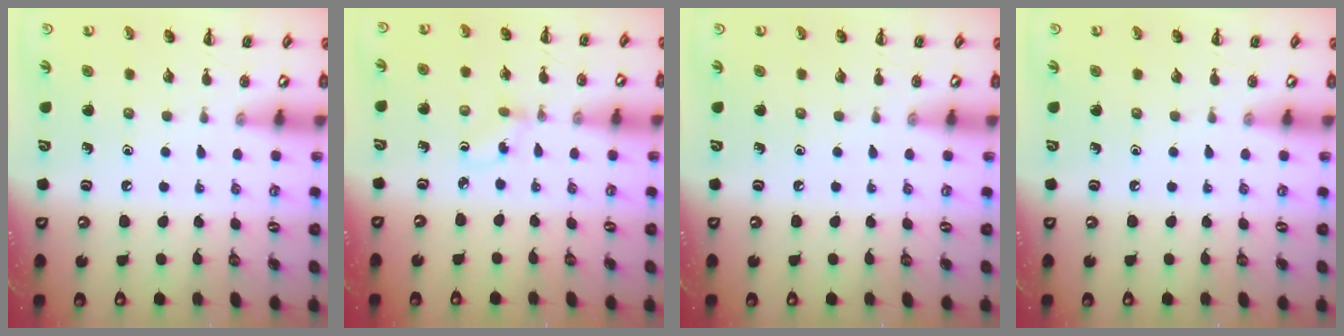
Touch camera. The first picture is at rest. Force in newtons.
{"total": 1.2, "press": 1.0, "slide": 0.7}
{"total": 0.0}
{"total": 0.0}